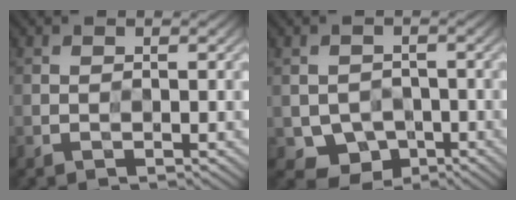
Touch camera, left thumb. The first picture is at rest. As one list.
[{"total": 5.0, "force": [-1.8, 4.0, 2.2], "torque": [-0.044, -0.017, -0.033]}]